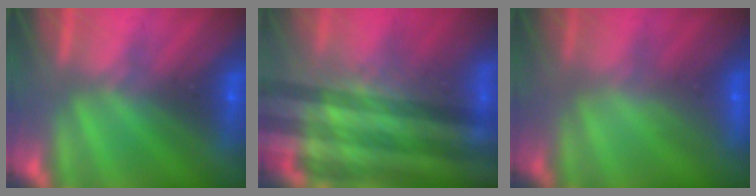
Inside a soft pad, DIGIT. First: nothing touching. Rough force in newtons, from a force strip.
{"total": 8.3}
{"total": 2.3}